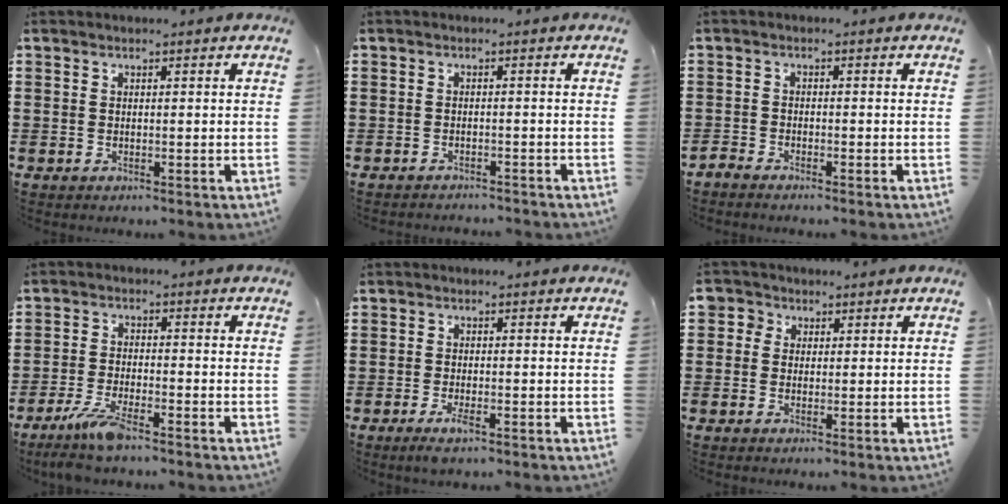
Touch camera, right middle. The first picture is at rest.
{"total": 1.3, "force": [-1.3, 0.0, 0.0], "torque": [-0.005, 0.003, -0.027]}
{"total": 1.6, "force": [-1.6, 0.1, 0.2], "torque": [-0.014, 0.000, -0.036]}
{"total": 5.5, "force": [-4.1, 0.7, 3.5], "torque": [-0.083, -0.012, -0.080]}
{"total": 2.3, "force": [-1.1, 0.4, 1.9], "torque": [-0.039, -0.005, -0.022]}
{"total": 2.0, "force": [0.5, 2.0, 0.0], "torque": [-0.004, 0.006, 0.004]}